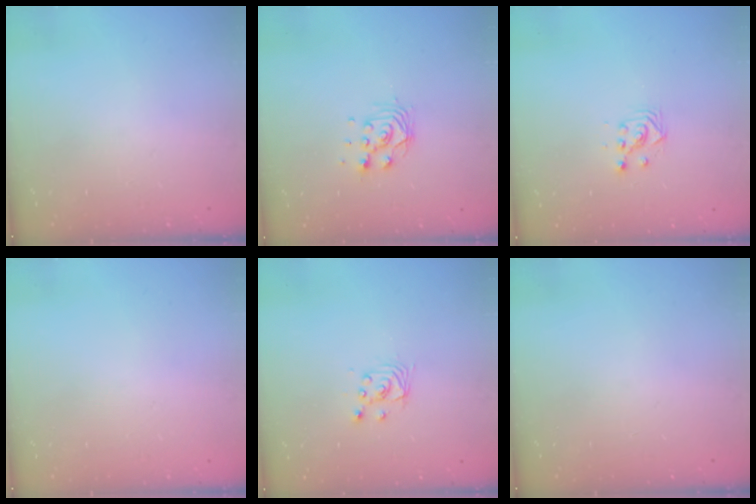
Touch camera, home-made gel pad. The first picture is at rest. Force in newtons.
{"total": 7.4, "press": 7.4, "slide": 0.8}
{"total": 3.0, "press": 3.0, "slide": 0.2}
{"total": 0.0}
{"total": 2.9, "press": 2.9, "slide": 0.0}
{"total": 0.0}